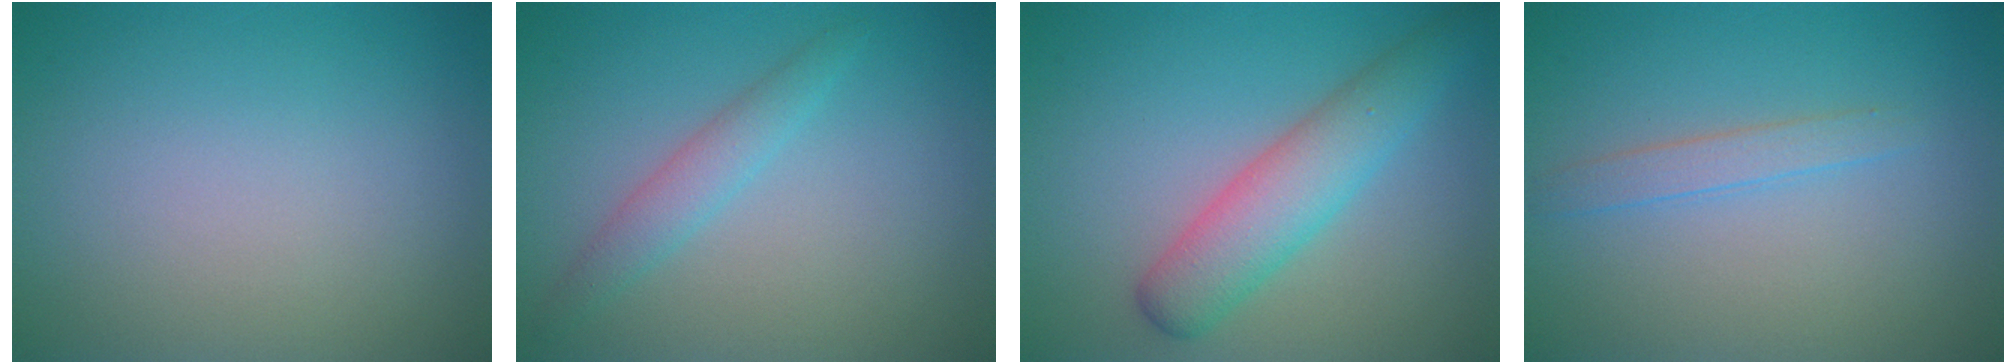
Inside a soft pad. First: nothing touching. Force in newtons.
{"total": 2.0, "press": 2.0, "slide": 0.1}
{"total": 4.7, "press": 4.7, "slide": 0.1}
{"total": 1.5, "press": 1.5, "slide": 0.0}